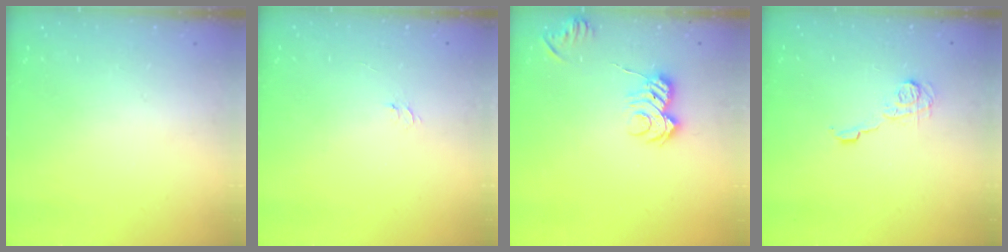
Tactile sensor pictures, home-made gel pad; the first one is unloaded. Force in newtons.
{"total": 3.5, "press": 3.4, "slide": 0.4}
{"total": 8.2, "press": 8.2, "slide": 0.9}
{"total": 7.8, "press": 7.8, "slide": 0.1}